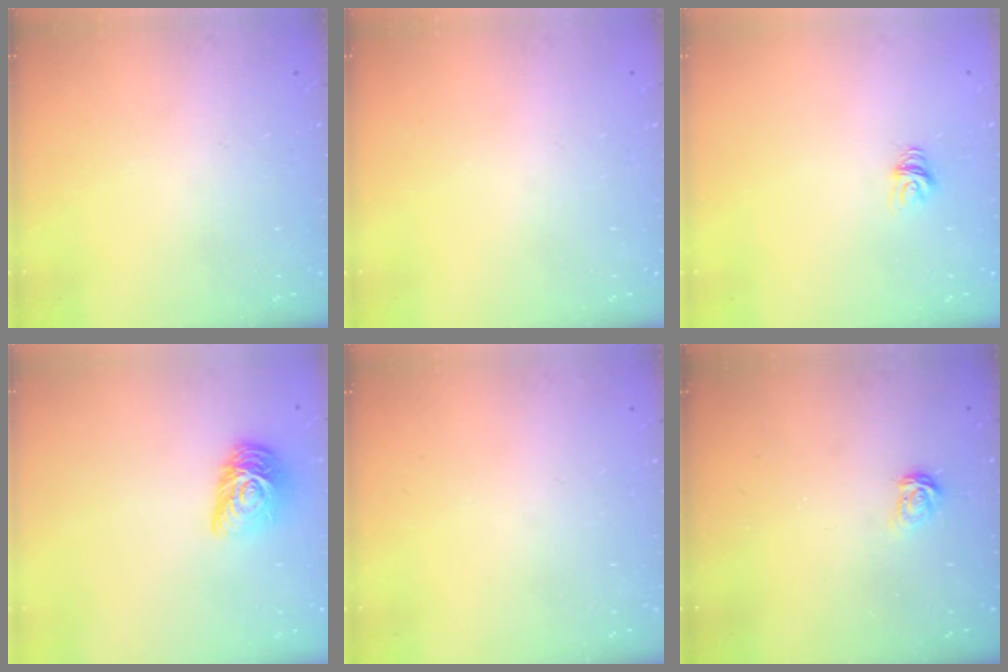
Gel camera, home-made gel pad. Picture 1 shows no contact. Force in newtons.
{"total": 0.0}
{"total": 4.7, "press": 4.7, "slide": 0.3}
{"total": 10.8, "press": 10.8, "slide": 0.6}
{"total": 0.0}
{"total": 3.7, "press": 3.7, "slide": 0.5}